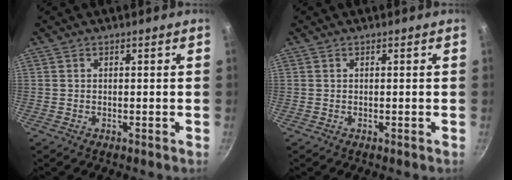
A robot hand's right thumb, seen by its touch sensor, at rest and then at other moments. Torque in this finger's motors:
{"motor_torque": [0.00, 0.00, 0.00, 0.00, 0.00]}